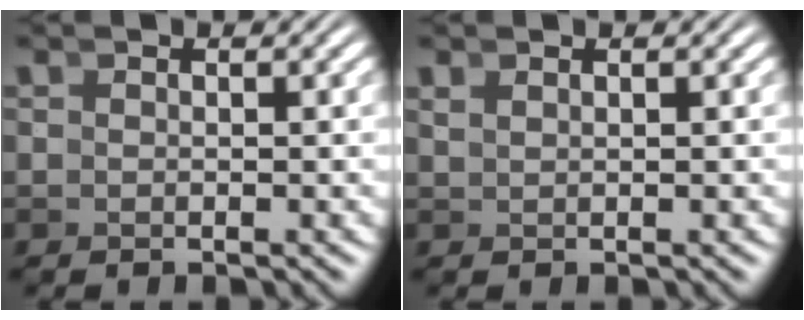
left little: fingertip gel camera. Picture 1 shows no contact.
{"total": 0.8, "force": [0.6, -0.5, 0.1], "torque": [0.008, 0.003, 0.017]}